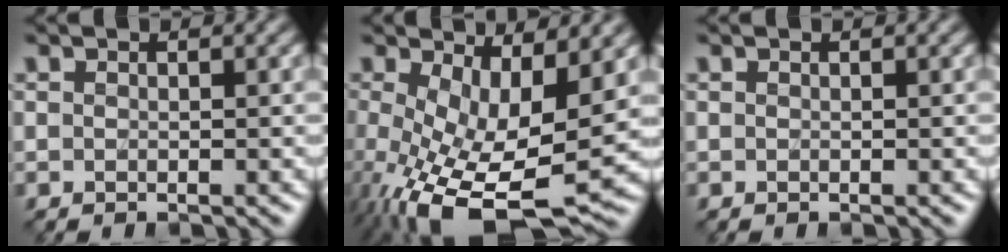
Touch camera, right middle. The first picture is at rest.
{"total": 11.2, "force": [-2.0, 4.8, 10.0], "torque": [-0.194, -0.036, -0.019]}
{"total": 0.0}